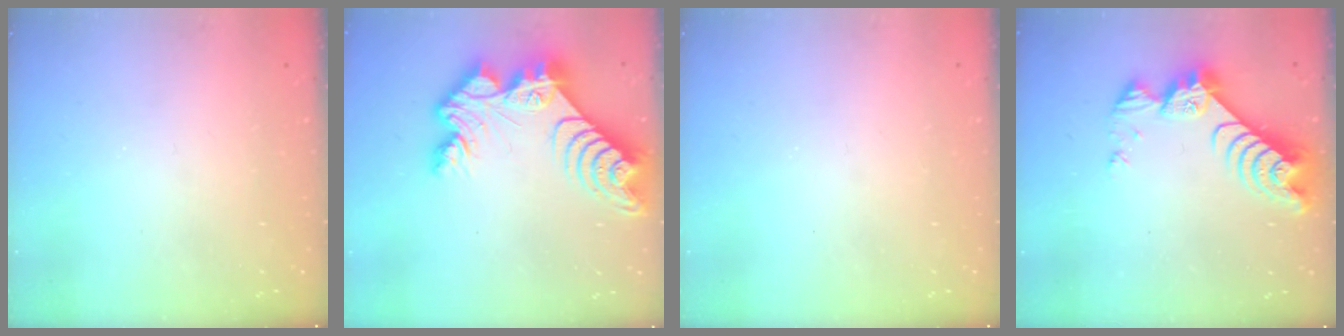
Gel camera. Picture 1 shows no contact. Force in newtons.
{"total": 16.6, "press": 16.5, "slide": 1.4}
{"total": 0.0}
{"total": 9.9, "press": 9.9, "slide": 0.9}